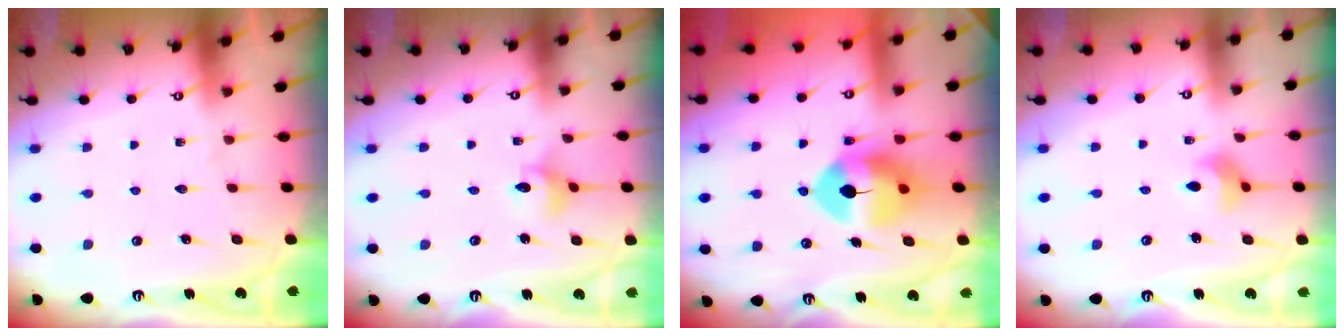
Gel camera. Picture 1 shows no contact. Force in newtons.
{"total": 4.2, "press": 4.2, "slide": 0.4}
{"total": 9.6, "press": 9.4, "slide": 2.0}
{"total": 6.9, "press": 6.7, "slide": 1.9}